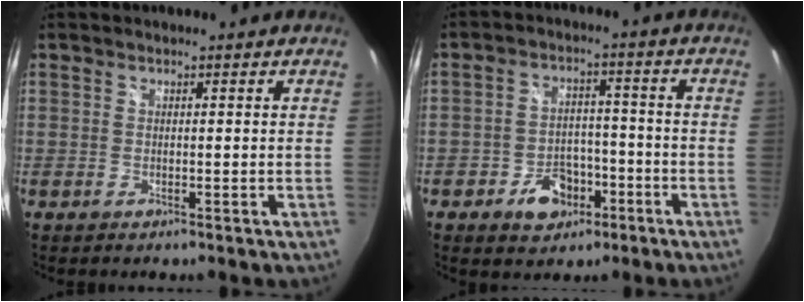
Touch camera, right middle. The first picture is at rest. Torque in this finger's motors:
{"motor_torque": [0.70, -0.43, 0.07, 0.05]}